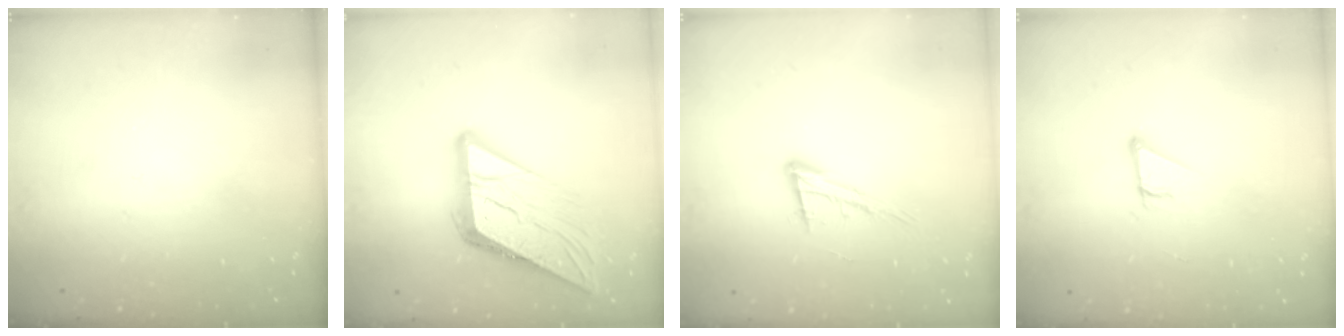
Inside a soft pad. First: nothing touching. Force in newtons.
{"total": 15.0, "press": 14.9, "slide": 1.6}
{"total": 12.3, "press": 12.0, "slide": 2.5}
{"total": 3.6, "press": 3.6, "slide": 0.1}